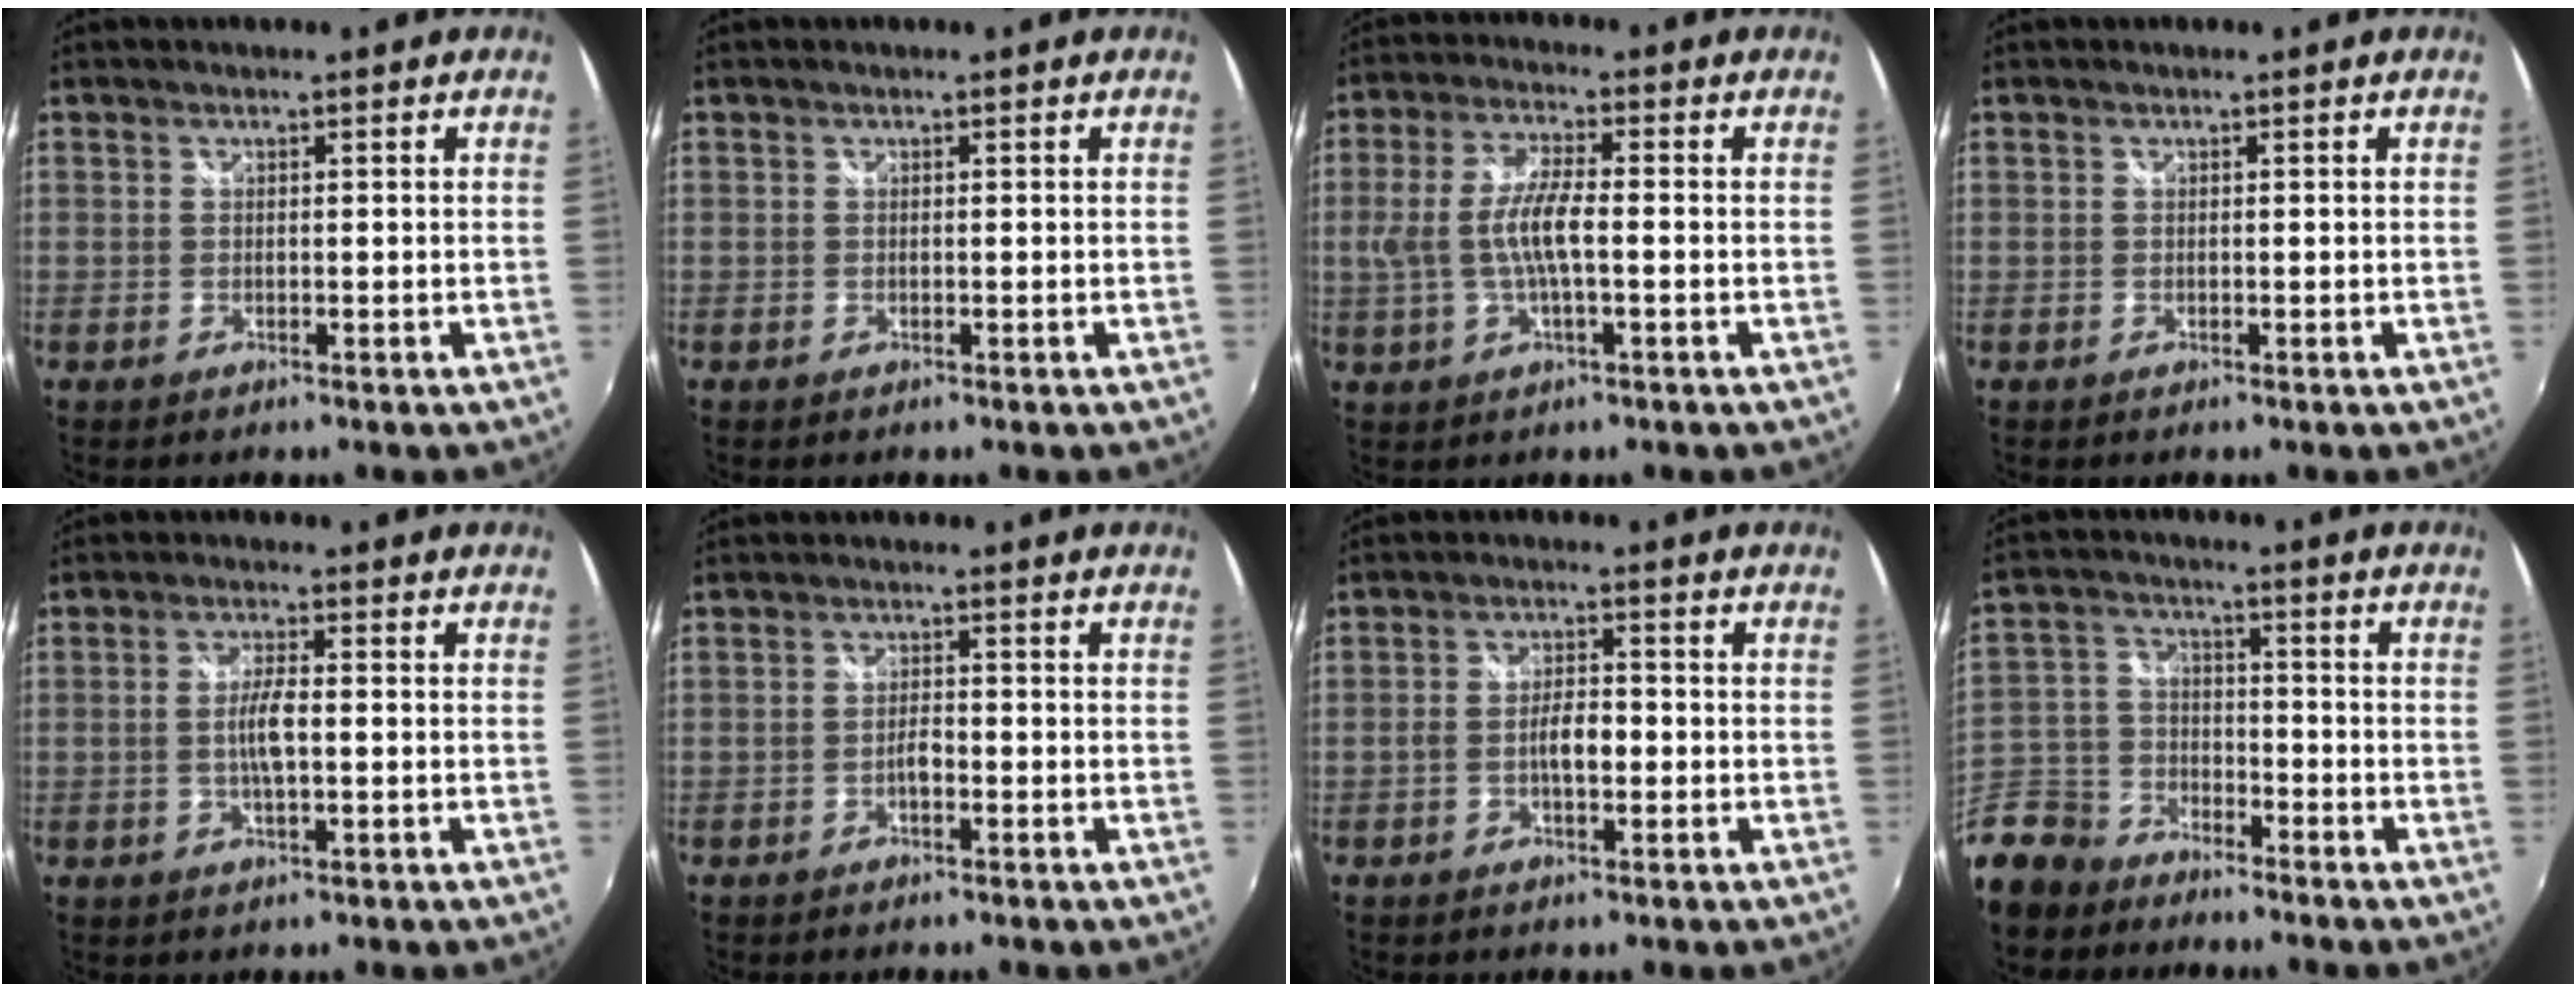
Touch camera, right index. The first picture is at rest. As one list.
[{"total": 0.0}, {"total": 8.7, "force": [-0.9, 2.1, 8.4], "torque": [-0.170, 0.000, -0.015]}, {"total": 0.0}, {"total": 4.5, "force": [-0.5, 1.0, 4.4], "torque": [-0.083, 0.000, -0.008]}, {"total": 1.7, "force": [-1.0, 0.5, 1.3], "torque": [-0.026, 0.003, -0.020]}, {"total": 4.1, "force": [-1.2, 1.4, 3.6], "torque": [-0.070, 0.005, -0.021]}, {"total": 14.4, "force": [-10.3, 8.8, 4.6], "torque": [-0.146, 0.008, -0.193]}]